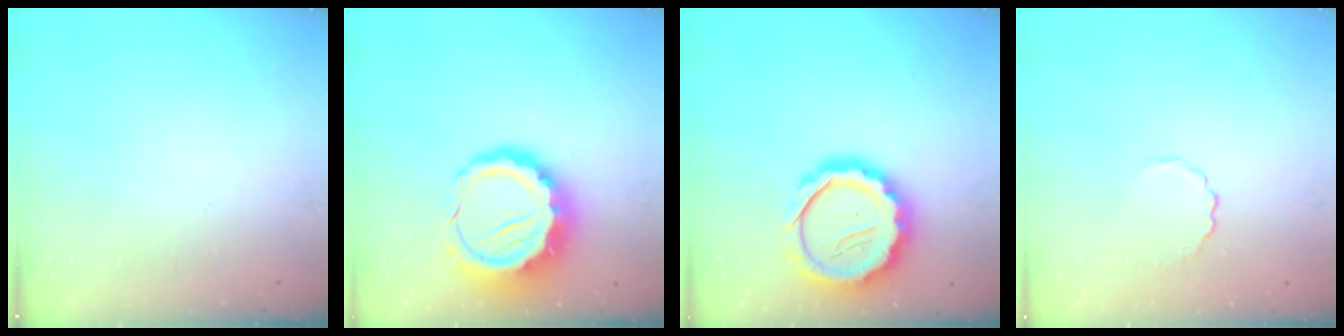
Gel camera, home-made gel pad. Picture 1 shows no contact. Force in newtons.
{"total": 15.2, "press": 14.8, "slide": 3.2}
{"total": 14.7, "press": 14.4, "slide": 3.0}
{"total": 3.1, "press": 2.9, "slide": 1.1}